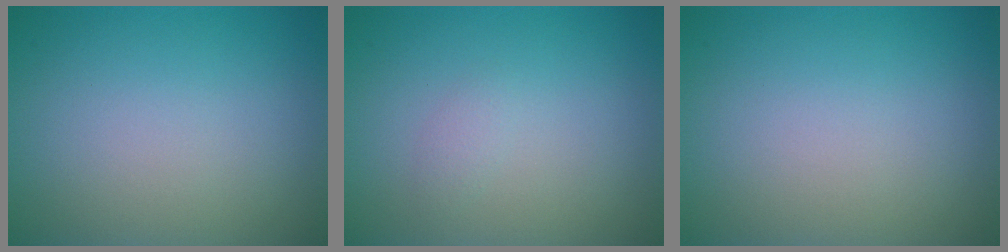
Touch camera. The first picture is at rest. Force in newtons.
{"total": 0.7, "press": 0.7, "slide": 0.0}
{"total": 0.0}